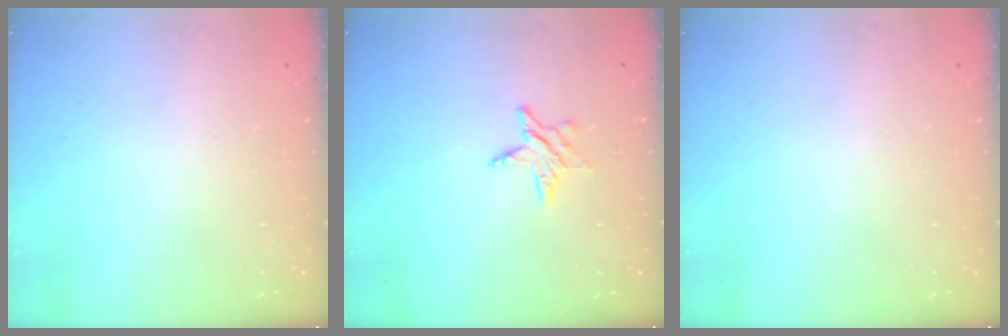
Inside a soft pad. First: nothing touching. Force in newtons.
{"total": 5.0, "press": 5.0, "slide": 0.6}
{"total": 0.0}